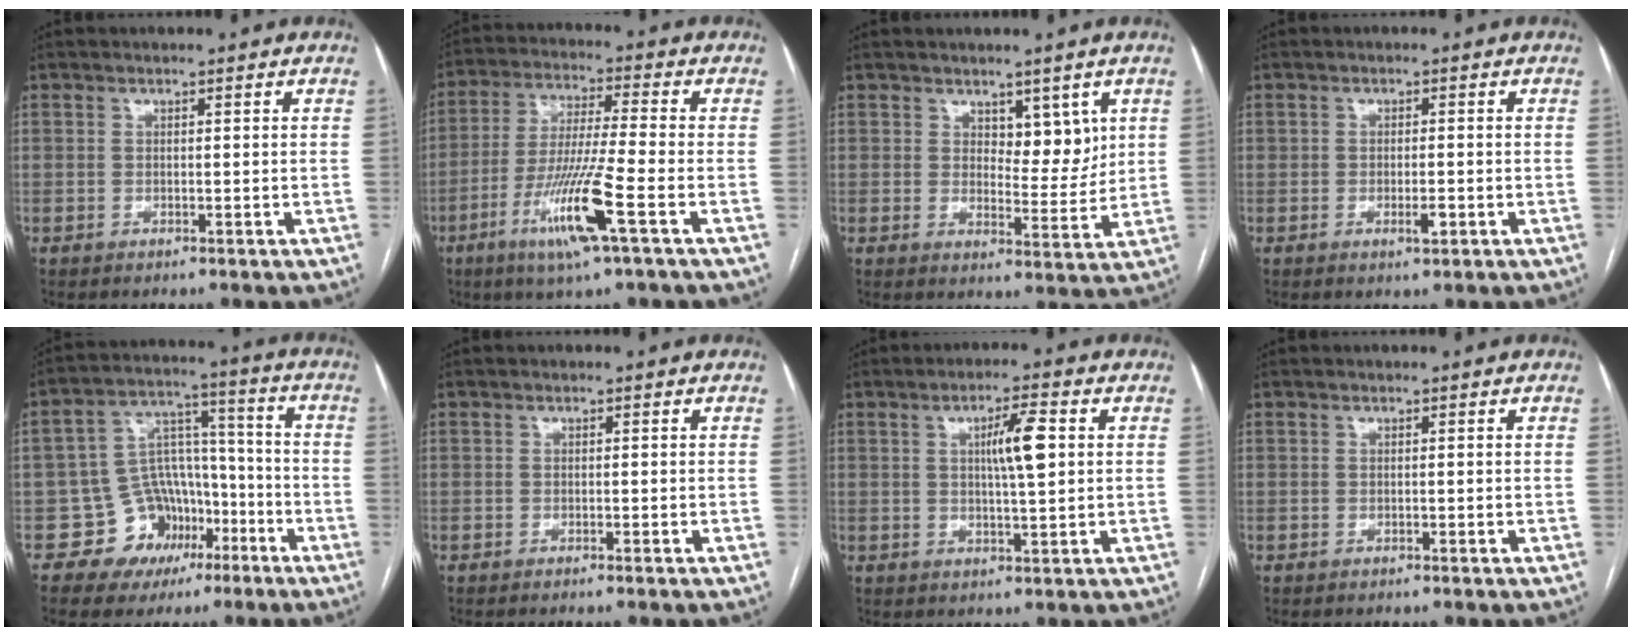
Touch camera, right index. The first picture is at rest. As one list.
[{"total": 12.2, "force": [-5.2, -0.5, 11.0], "torque": [-0.220, -0.020, -0.100]}, {"total": 5.3, "force": [2.6, 2.6, 3.8], "torque": [-0.046, -0.006, 0.041]}, {"total": 2.3, "force": [-0.9, 0.7, 2.0], "torque": [-0.033, -0.001, -0.011]}, {"total": 10.7, "force": [-5.2, 8.9, 2.9], "torque": [-0.032, 0.056, -0.073]}, {"total": 0.5, "force": [-0.4, -0.1, 0.3], "torque": [-0.006, 0.001, -0.006]}, {"total": 6.2, "force": [1.4, 0.7, 6.0], "torque": [-0.102, 0.005, 0.023]}, {"total": 0.0}]